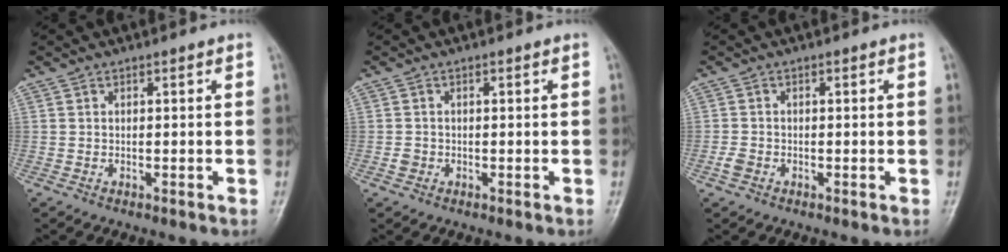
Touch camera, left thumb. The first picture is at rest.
{"total": 1.3, "force": [-0.4, 1.2, 0.4], "torque": [-0.004, 0.003, -0.009]}
{"total": 1.8, "force": [-0.8, 1.3, 0.9], "torque": [-0.018, 0.001, -0.019]}